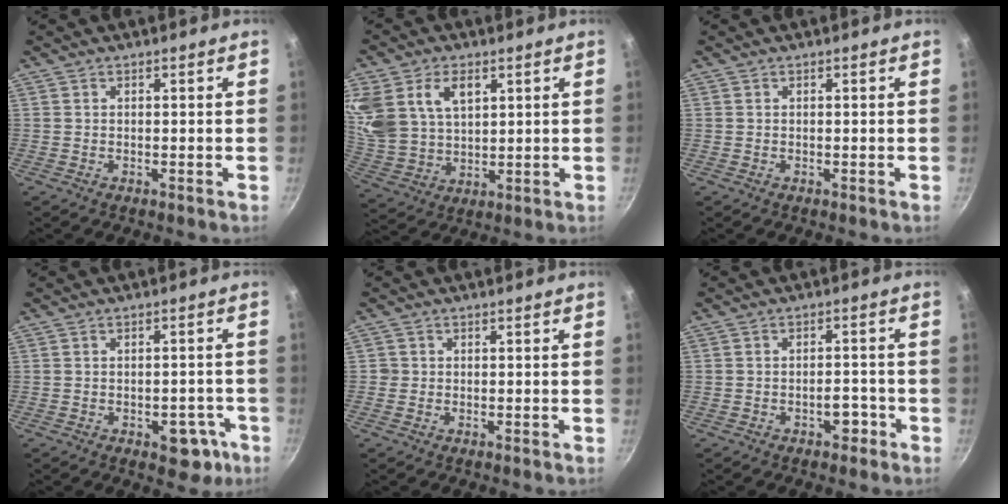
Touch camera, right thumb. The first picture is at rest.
{"total": 17.6, "force": [6.6, 11.6, 11.4], "torque": [-0.254, -0.001, 0.137]}
{"total": 0.0}
{"total": 8.3, "force": [-4.2, 4.4, 5.7], "torque": [-0.043, 0.038, -0.047]}
{"total": 1.1, "force": [-0.1, 1.1, 0.1], "torque": [0.005, 0.004, -0.002]}
{"total": 3.6, "force": [-1.9, 2.1, 2.3], "torque": [-0.018, 0.020, -0.027]}